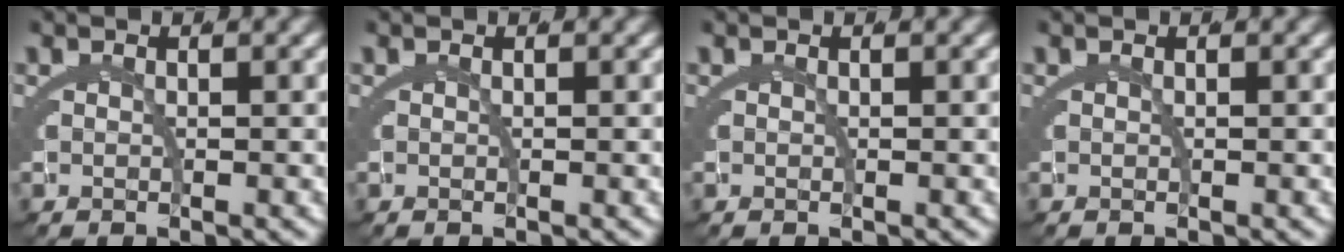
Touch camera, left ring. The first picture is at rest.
{"total": 0.0}
{"total": 0.0}
{"total": 0.0}